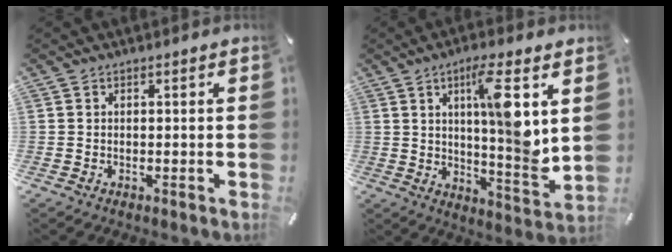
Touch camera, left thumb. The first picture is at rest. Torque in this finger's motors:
{"motor_torque": [2.34, 2.67, 0.46, -0.23, 0.27]}